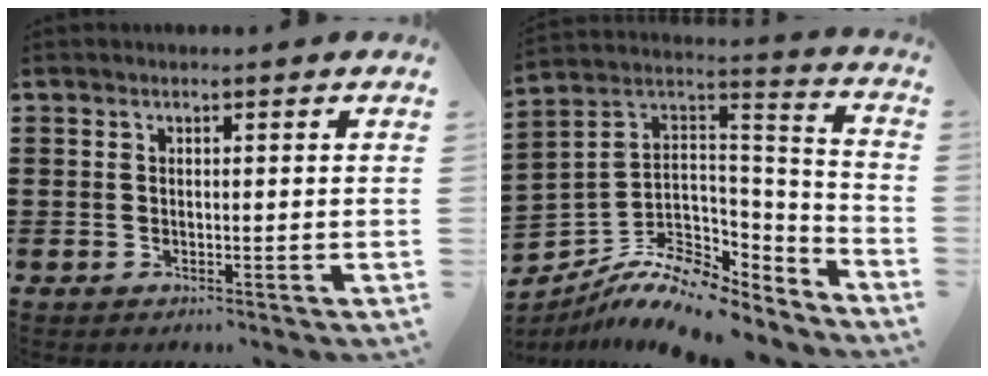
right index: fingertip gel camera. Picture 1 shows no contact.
{"total": 9.6, "force": [-7.2, 4.4, 4.5], "torque": [-0.101, -0.002, -0.136]}